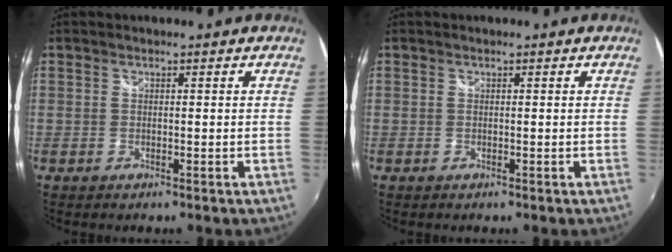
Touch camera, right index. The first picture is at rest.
{"total": 0.0}